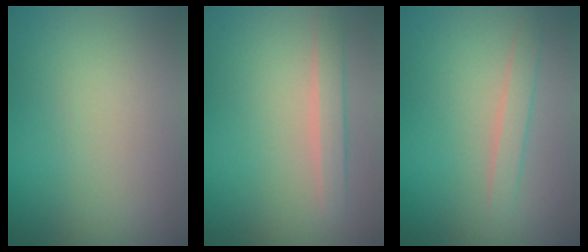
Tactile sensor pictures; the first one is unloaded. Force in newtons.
{"total": 1.9, "press": 1.9, "slide": 0.3}
{"total": 1.5, "press": 1.5, "slide": 0.0}